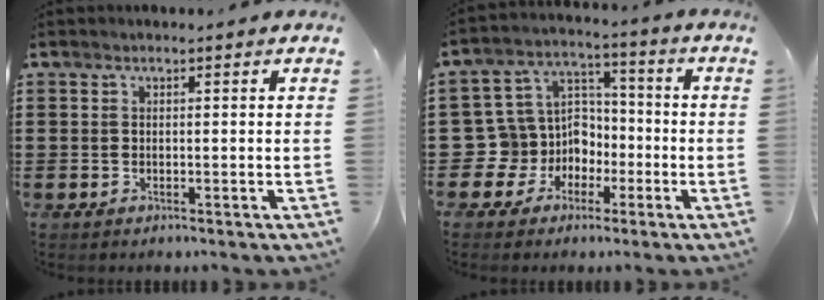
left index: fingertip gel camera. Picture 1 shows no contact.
{"total": 9.0, "force": [-1.7, 8.6, 2.0], "torque": [-0.093, -0.005, -0.028]}